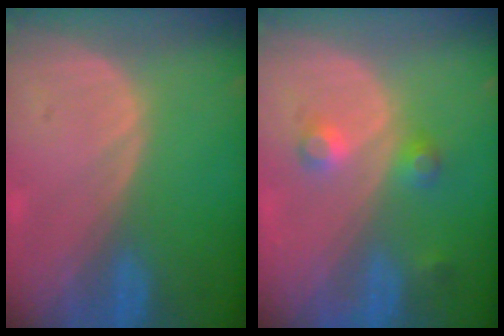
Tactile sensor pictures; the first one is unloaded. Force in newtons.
{"total": 3.6, "press": 3.4, "slide": 1.1}